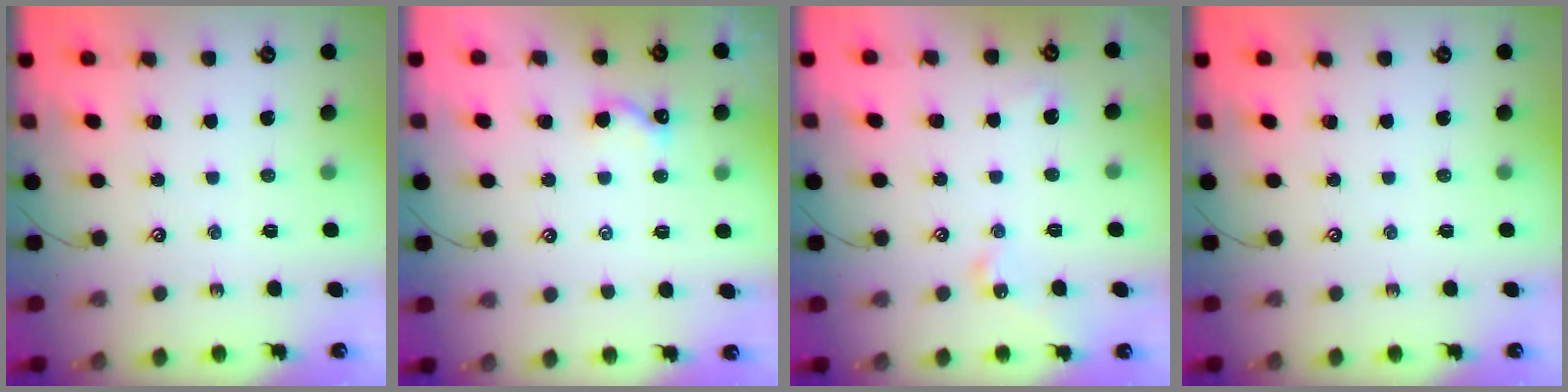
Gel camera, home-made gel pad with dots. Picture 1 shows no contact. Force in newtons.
{"total": 1.7, "press": 1.7, "slide": 0.3}
{"total": 2.7, "press": 2.6, "slide": 0.5}
{"total": 0.0}